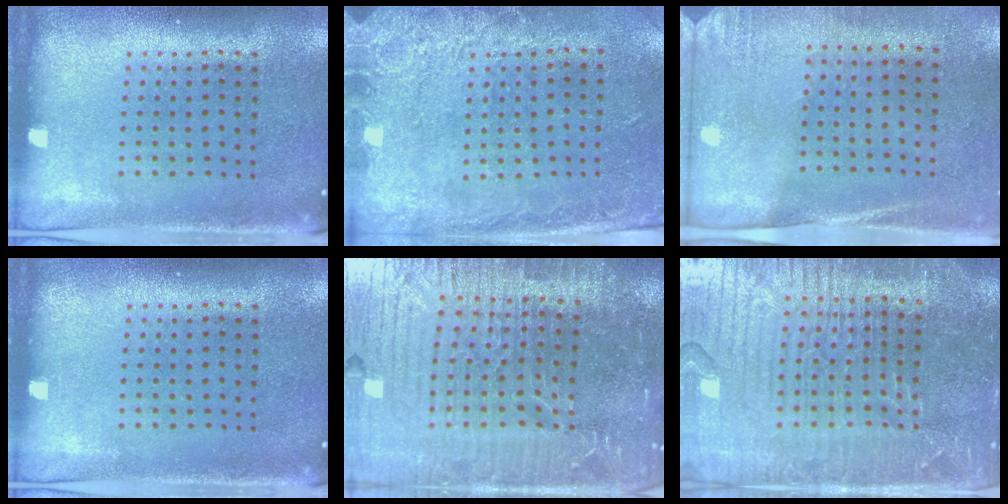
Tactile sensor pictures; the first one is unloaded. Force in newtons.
{"total": 2.6, "press": 2.0, "slide": 1.7}
{"total": 2.6, "press": 2.3, "slide": 1.3}
{"total": 0.0}
{"total": 7.0, "press": 6.1, "slide": 3.5}
{"total": 5.7, "press": 5.1, "slide": 2.6}